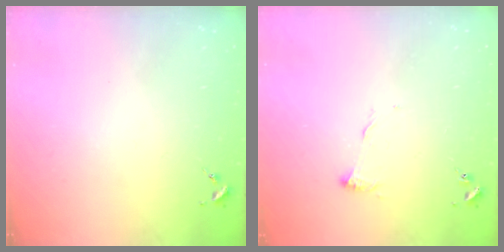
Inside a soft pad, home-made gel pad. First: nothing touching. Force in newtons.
{"total": 6.7, "press": 6.7, "slide": 0.4}